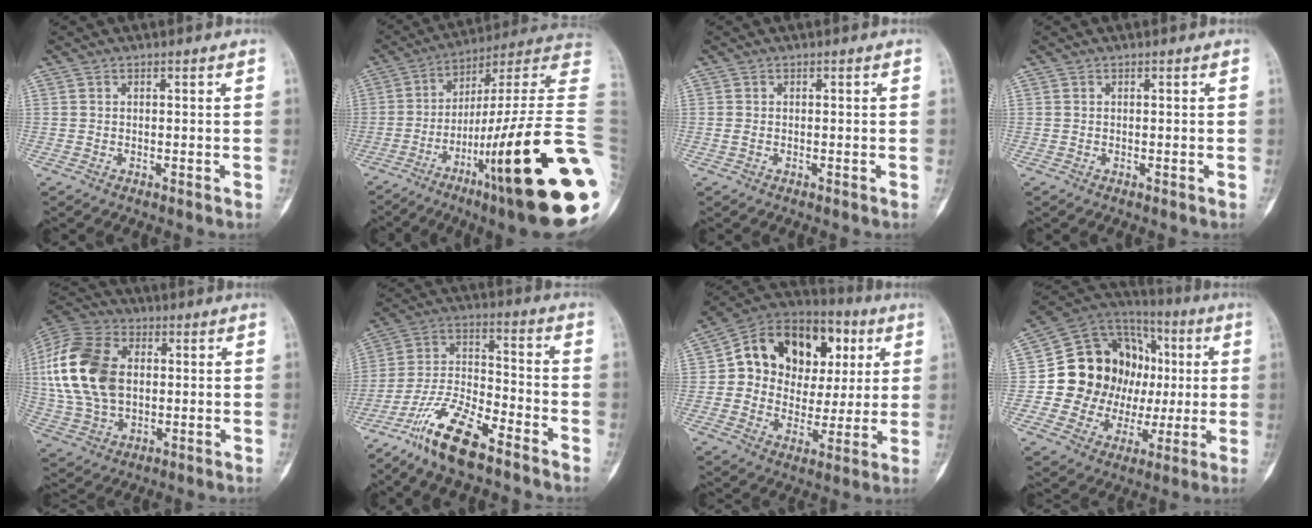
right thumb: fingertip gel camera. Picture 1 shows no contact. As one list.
[{"total": 33.5, "force": [-9.2, 4.9, 31.8], "torque": [-0.370, 0.046, -0.152]}, {"total": 0.8, "force": [-0.2, 0.5, 0.6], "torque": [-0.018, 0.002, -0.005]}, {"total": 0.0}, {"total": 20.0, "force": [2.2, 13.3, 14.7], "torque": [-0.299, 0.008, 0.043]}, {"total": 14.1, "force": [-9.9, 4.3, 9.0], "torque": [-0.176, 0.061, -0.192]}, {"total": 20.8, "force": [5.0, 16.1, 12.1], "torque": [-0.136, 0.036, 0.085]}, {"total": 23.2, "force": [1.2, 18.8, 13.6], "torque": [-0.152, 0.047, 0.038]}]